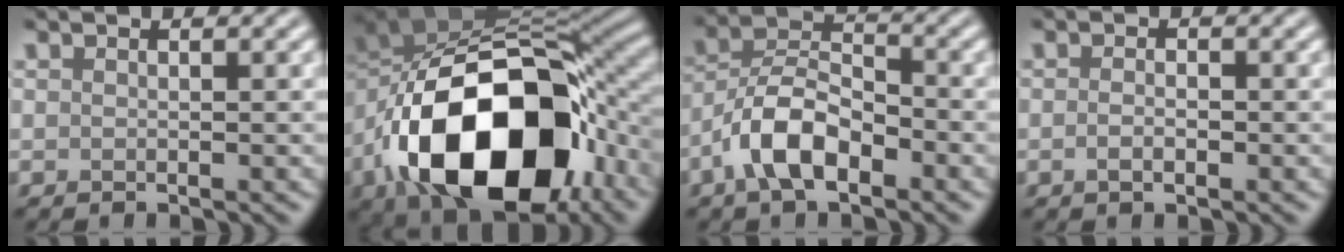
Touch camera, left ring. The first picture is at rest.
{"total": 17.9, "force": [-6.3, 10.8, 12.8], "torque": [-0.221, -0.017, -0.103]}
{"total": 5.9, "force": [-3.0, 2.9, 4.1], "torque": [-0.069, 0.013, -0.066]}
{"total": 1.1, "force": [-0.4, 0.5, 0.9], "torque": [-0.019, -0.002, -0.011]}